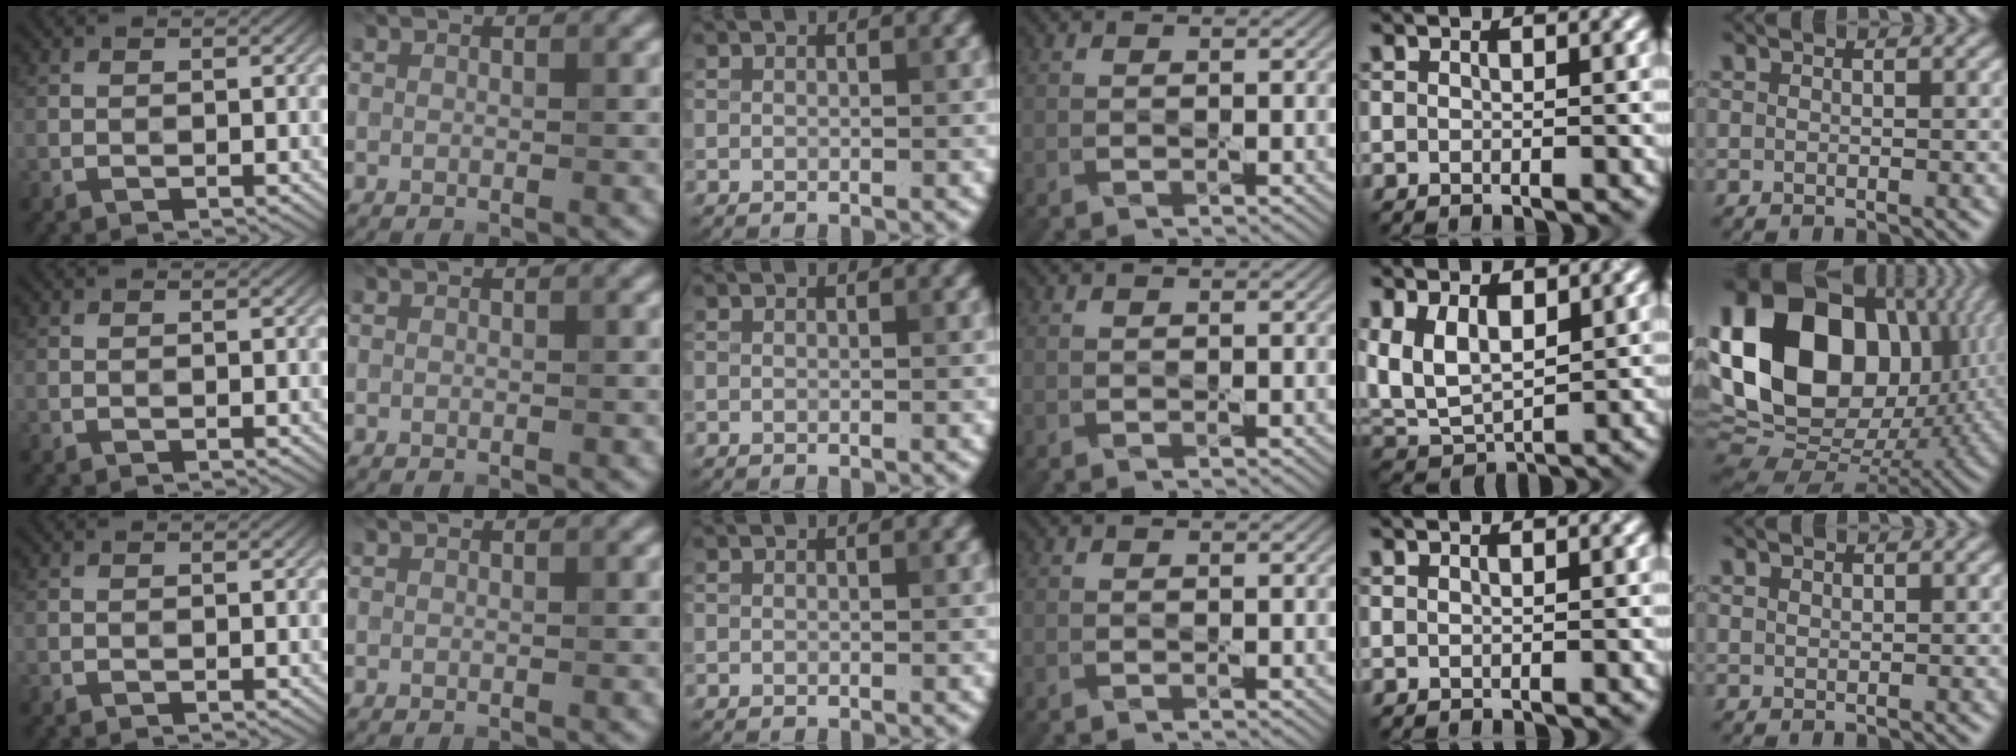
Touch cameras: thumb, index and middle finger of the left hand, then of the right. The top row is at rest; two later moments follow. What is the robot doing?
{"motion": "press", "object": "gel pad"}